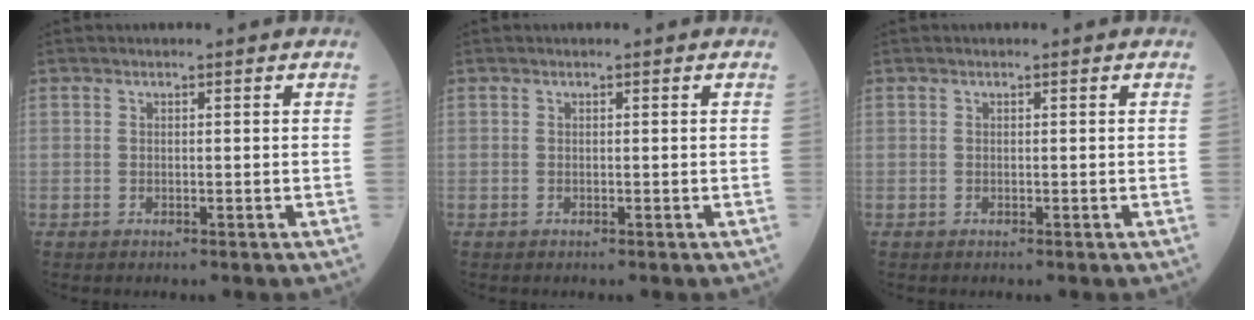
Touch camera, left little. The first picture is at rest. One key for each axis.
{"total": 0.0}
{"total": 0.0}